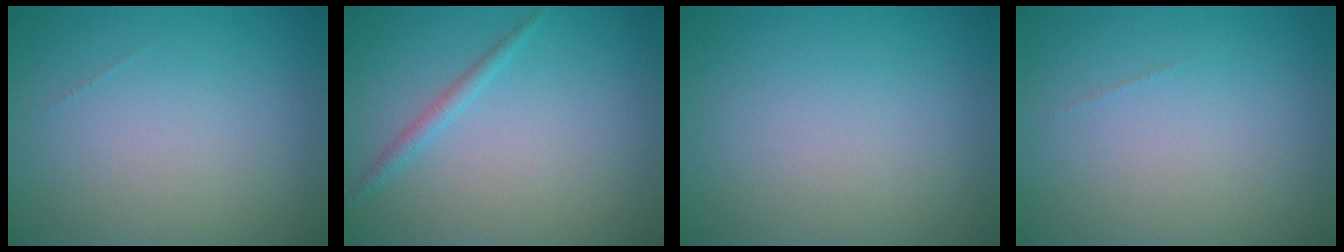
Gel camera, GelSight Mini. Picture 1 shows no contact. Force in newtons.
{"total": 1.3, "press": 1.3, "slide": 0.0}
{"total": 0.0}
{"total": 0.0}